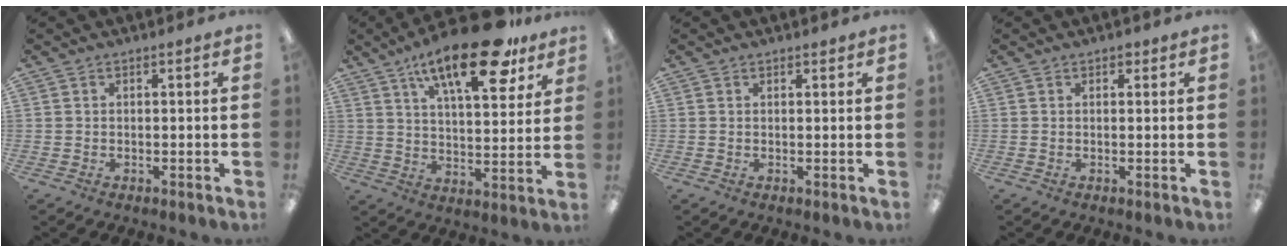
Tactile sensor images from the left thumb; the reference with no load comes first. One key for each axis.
{"total": 20.4, "fx": 12.7, "fy": 7.2, "fz": 14.2, "tx": -0.216, "ty": -0.063, "tz": 0.202}
{"total": 0.7, "fx": 0.6, "fy": 0.3, "fz": 0.2, "tx": 0.004, "ty": -0.003, "tz": 0.009}
{"total": 1.2, "fx": 0.7, "fy": 0.7, "fz": 0.5, "tx": -0.003, "ty": 0.000, "tz": 0.011}